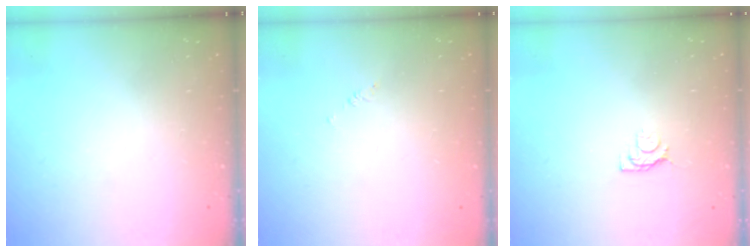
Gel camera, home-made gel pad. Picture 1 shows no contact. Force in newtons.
{"total": 1.7, "press": 1.7, "slide": 0.3}
{"total": 3.4, "press": 3.4, "slide": 0.5}